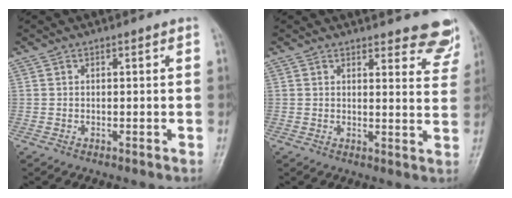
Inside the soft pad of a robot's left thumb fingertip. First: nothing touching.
{"total": 9.5, "force": [8.7, 2.5, 2.8], "torque": [0.009, -0.054, 0.078]}